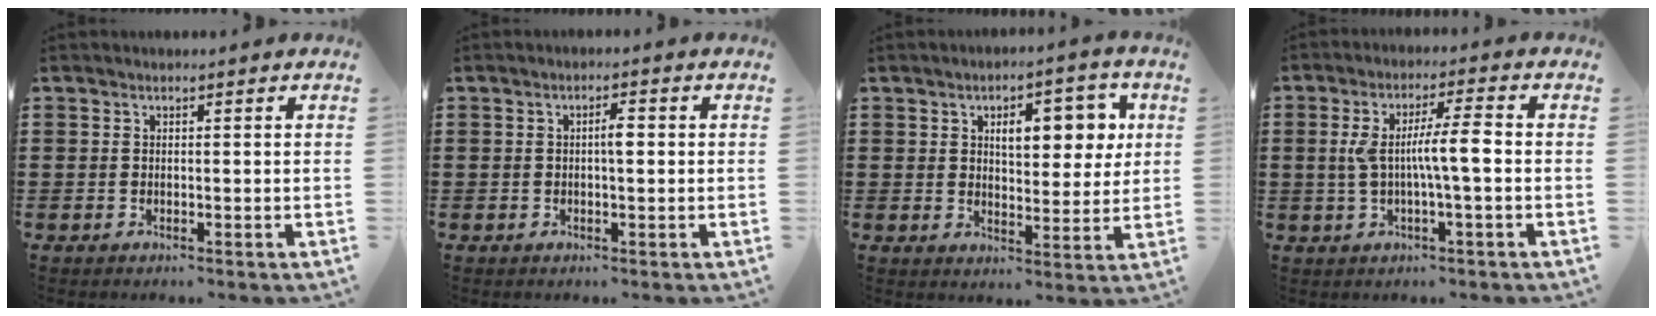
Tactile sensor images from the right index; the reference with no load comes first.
{"total": 2.3, "force": [0.0, 0.5, 2.2], "torque": [-0.042, 0.000, 0.000]}
{"total": 8.0, "force": [2.7, 4.0, 6.4], "torque": [-0.095, -0.002, 0.037]}
{"total": 6.6, "force": [-0.2, 0.7, 6.5], "torque": [-0.128, -0.002, -0.012]}